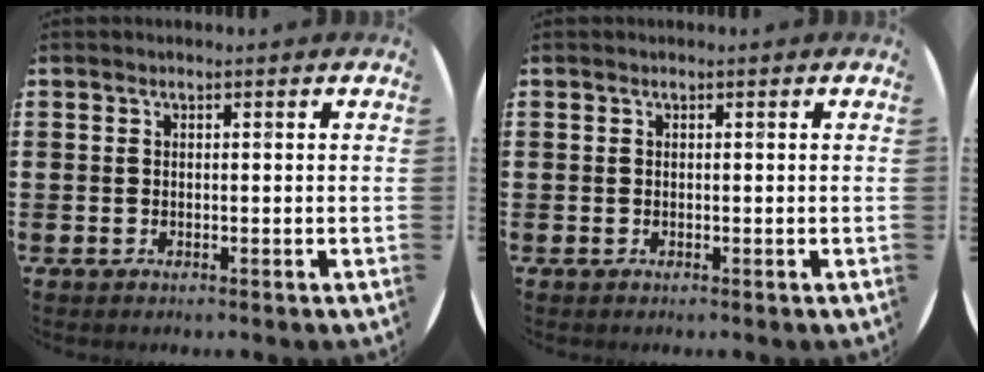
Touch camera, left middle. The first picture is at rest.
{"total": 0.0}